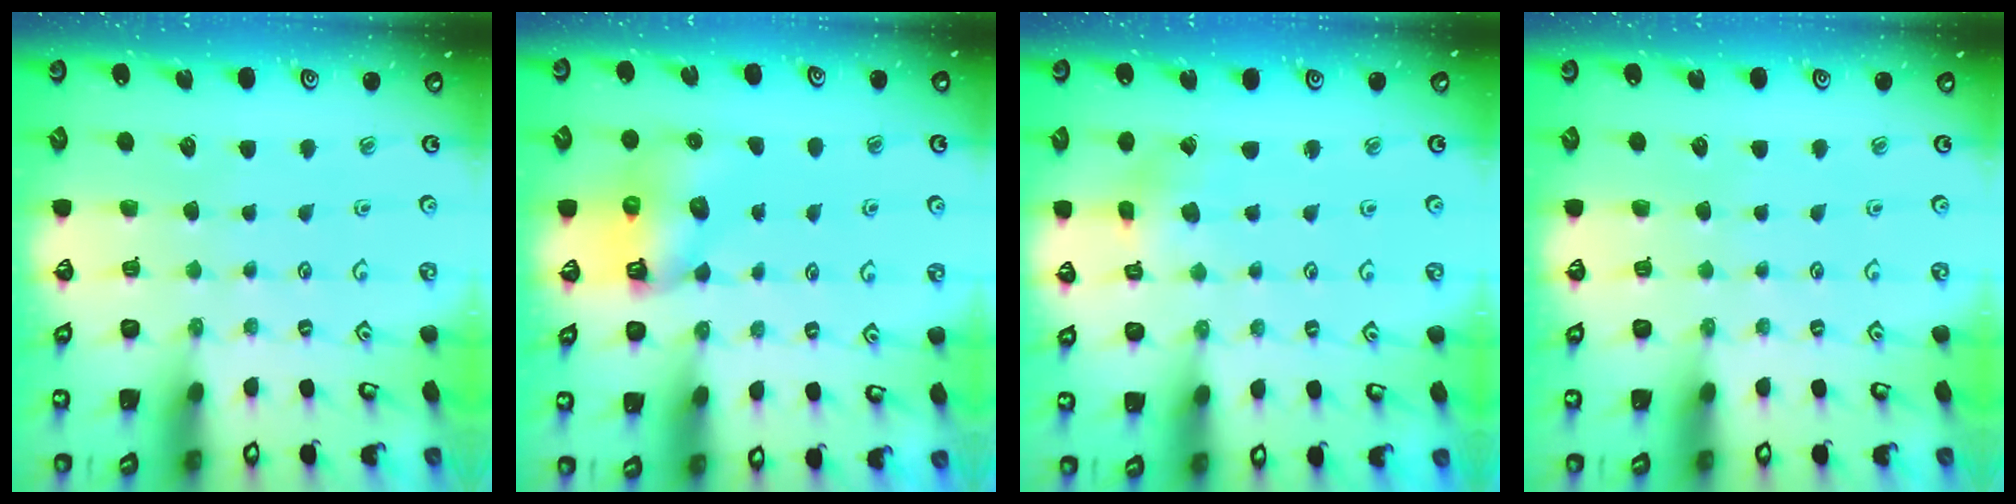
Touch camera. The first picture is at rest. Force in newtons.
{"total": 7.2, "press": 7.2, "slide": 0.8}
{"total": 1.5, "press": 1.4, "slide": 0.2}
{"total": 0.0}